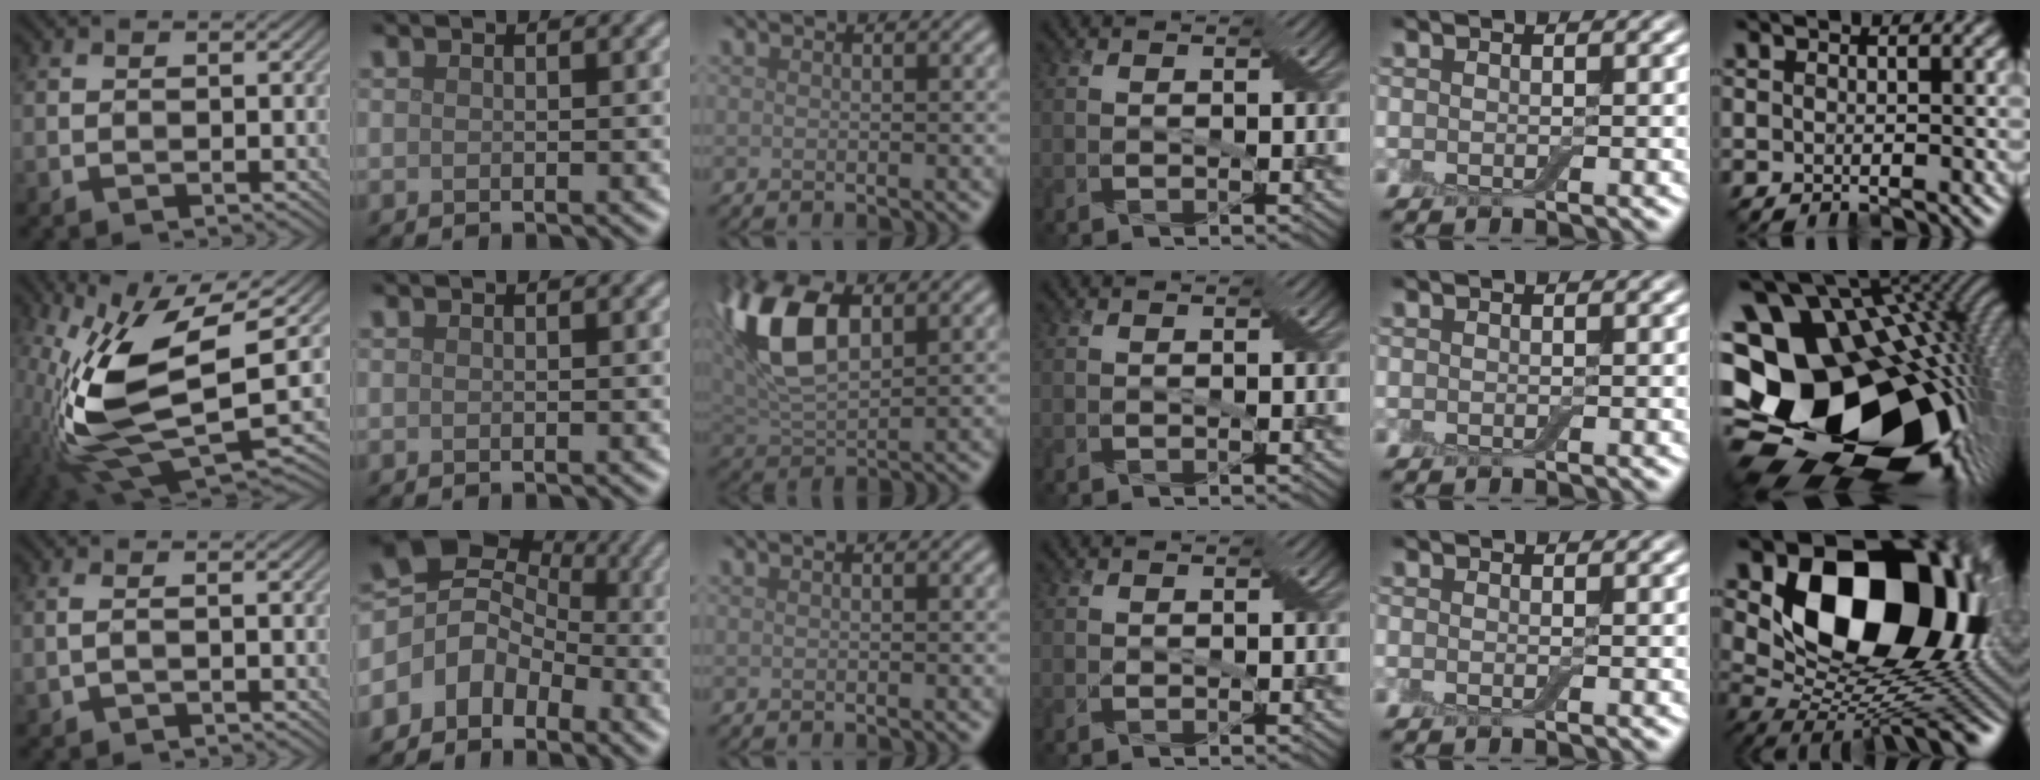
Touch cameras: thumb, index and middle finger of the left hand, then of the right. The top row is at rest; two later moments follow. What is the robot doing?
{"motion": "cut", "object": "cling film"}